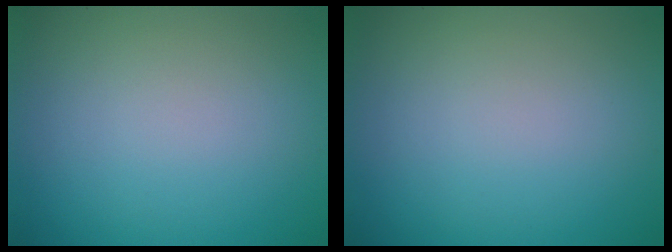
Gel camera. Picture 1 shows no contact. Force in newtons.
{"total": 0.0}